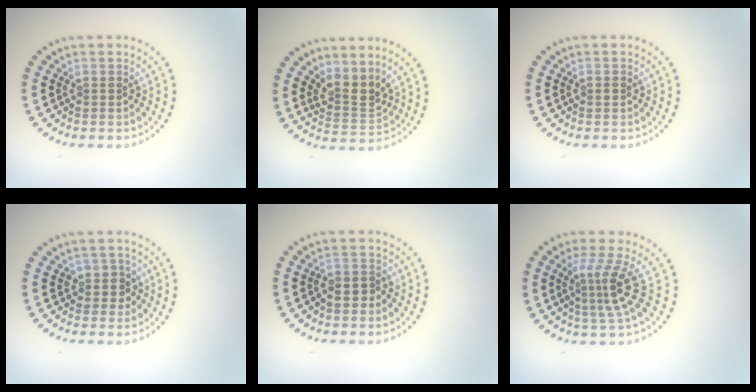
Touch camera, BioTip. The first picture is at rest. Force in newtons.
{"total": 2.9, "press": 2.3, "slide": 1.7}
{"total": 0.8, "press": 0.8, "slide": 0.0}
{"total": 1.9, "press": 1.6, "slide": 1.1}
{"total": 1.5, "press": 1.3, "slide": 0.6}
{"total": 3.7, "press": 2.6, "slide": 2.6}